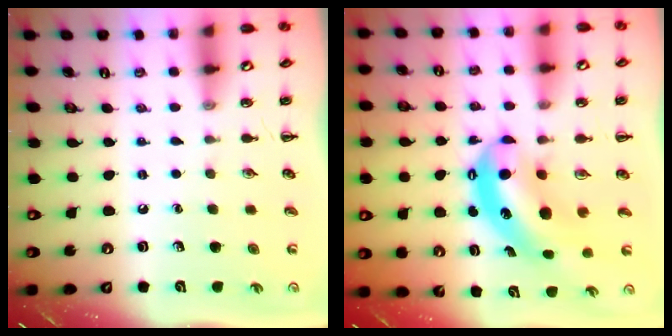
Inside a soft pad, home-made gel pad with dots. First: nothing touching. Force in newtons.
{"total": 6.6, "press": 6.5, "slide": 1.4}